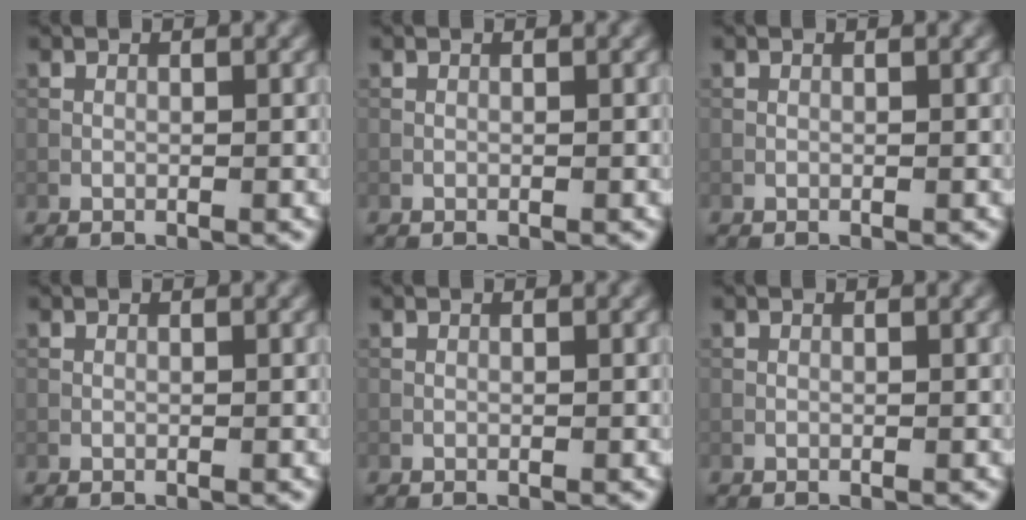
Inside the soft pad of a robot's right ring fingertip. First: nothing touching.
{"total": 0.0}
{"total": 0.0}
{"total": 0.0}
{"total": 0.0}
{"total": 0.0}